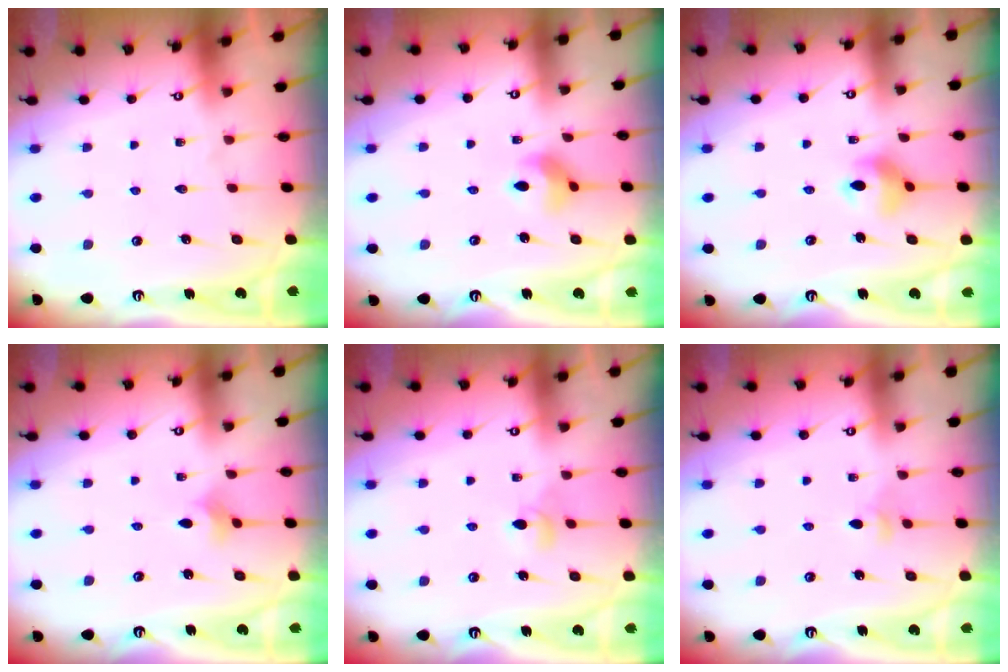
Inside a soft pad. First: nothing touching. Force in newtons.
{"total": 5.5, "press": 5.5, "slide": 0.5}
{"total": 8.6, "press": 8.1, "slide": 3.0}
{"total": 2.4, "press": 2.4, "slide": 0.5}
{"total": 4.1, "press": 4.0, "slide": 0.8}
{"total": 3.1, "press": 3.0, "slide": 0.8}